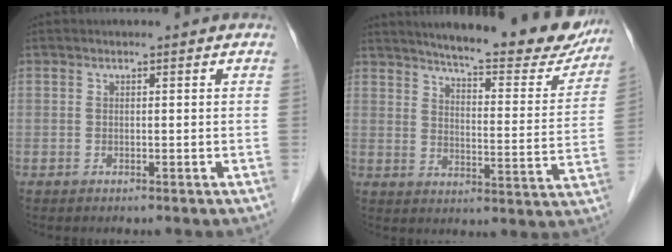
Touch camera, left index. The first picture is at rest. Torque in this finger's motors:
{"motor_torque": [0.18, -0.29, 0.50, 0.09]}